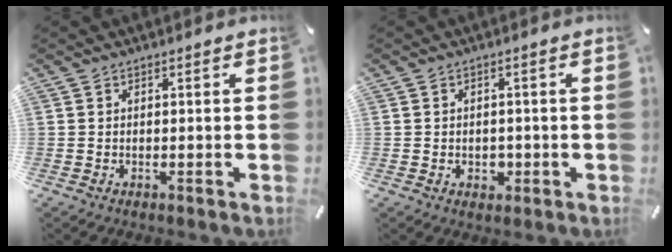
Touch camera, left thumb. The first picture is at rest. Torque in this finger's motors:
{"motor_torque": [-0.11, -0.16, 0.02, 0.01, 0.04]}